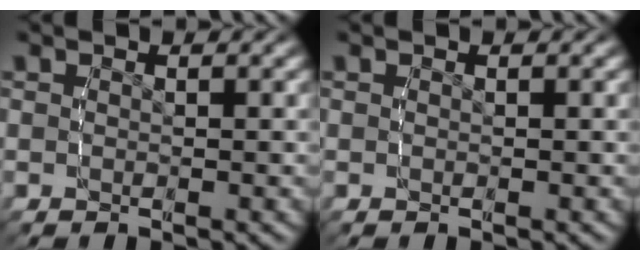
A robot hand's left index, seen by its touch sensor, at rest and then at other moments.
{"total": 0.0}